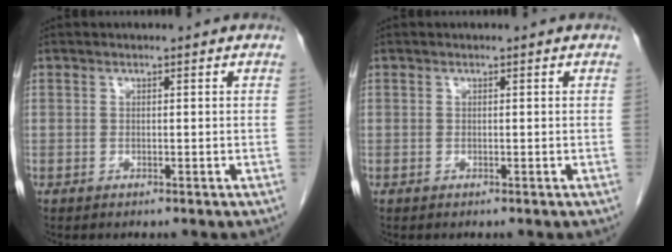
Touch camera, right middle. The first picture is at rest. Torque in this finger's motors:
{"motor_torque": [-0.12, -0.15, 0.01, 0.00]}